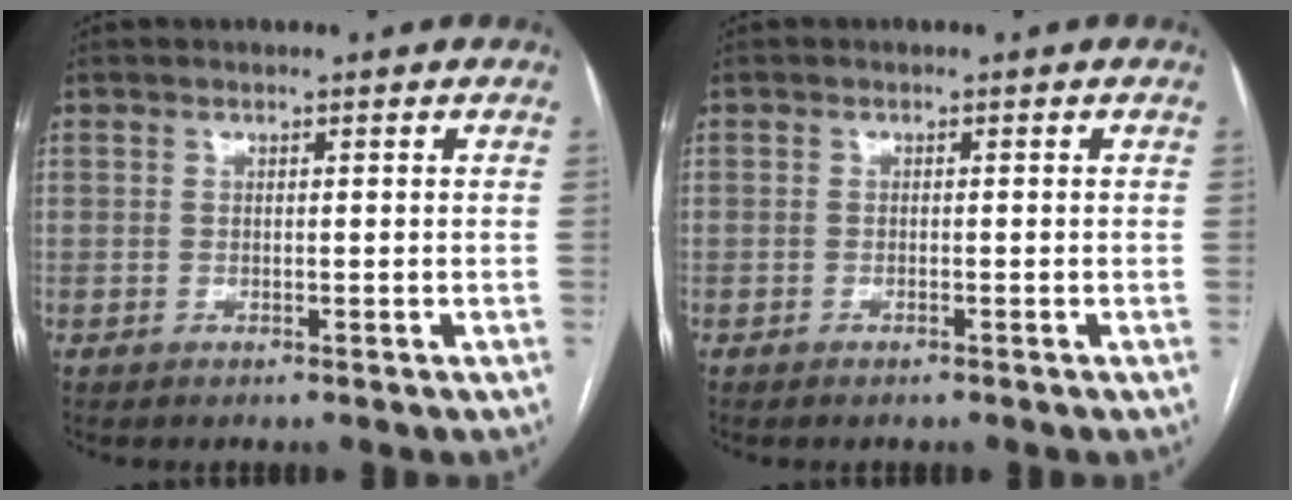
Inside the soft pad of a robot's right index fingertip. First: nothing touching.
{"total": 0.6, "force": [-0.5, 0.0, 0.3], "torque": [-0.010, -0.001, -0.007]}